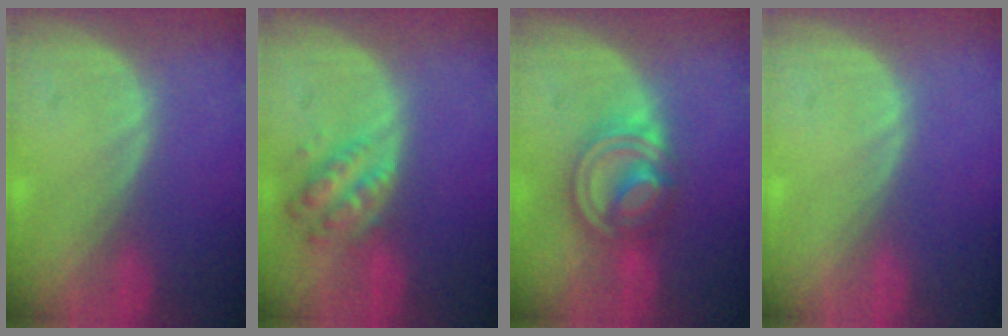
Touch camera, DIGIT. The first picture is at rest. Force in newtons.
{"total": 6.0, "press": 5.5, "slide": 2.5}
{"total": 8.1, "press": 6.9, "slide": 4.3}
{"total": 0.0}